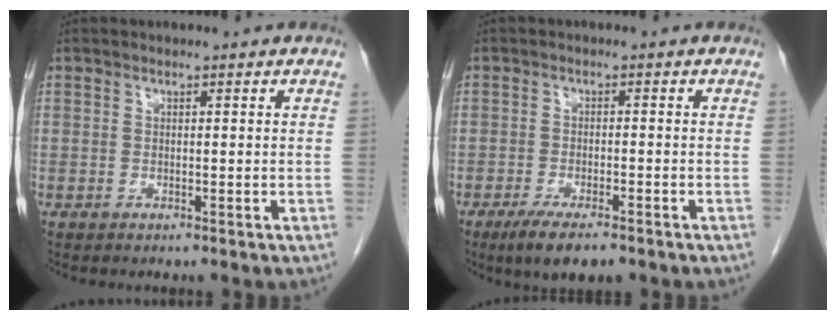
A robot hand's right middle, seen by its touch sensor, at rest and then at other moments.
{"total": 6.3, "force": [-4.4, 1.4, 4.3], "torque": [-0.072, -0.013, -0.069]}